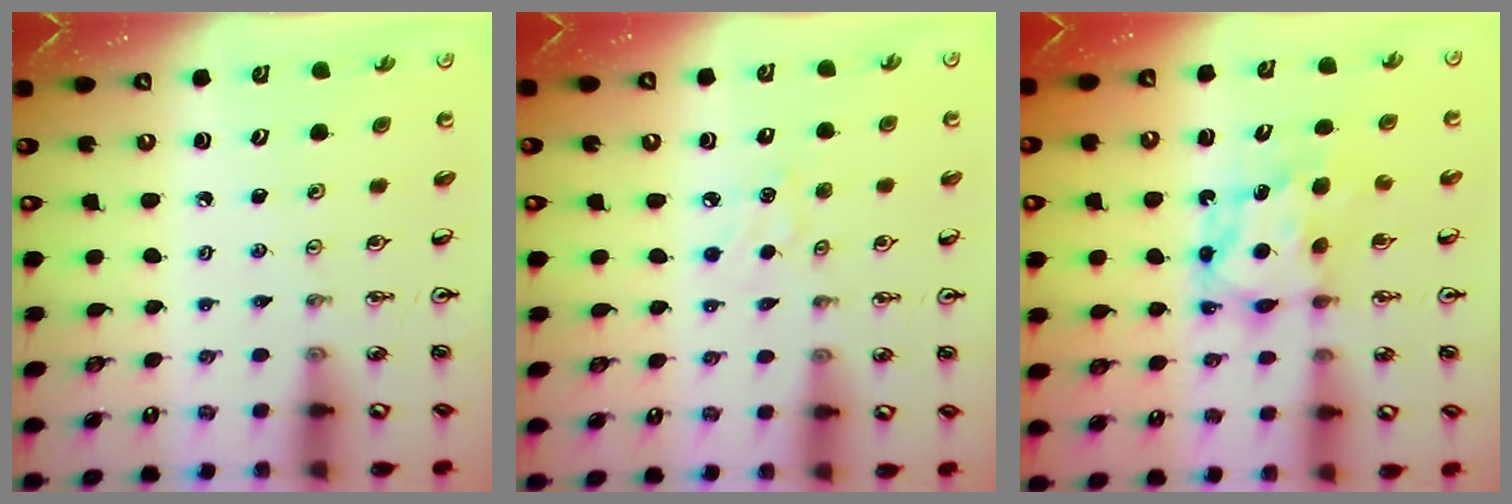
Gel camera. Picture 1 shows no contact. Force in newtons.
{"total": 5.0, "press": 5.0, "slide": 0.6}
{"total": 6.8, "press": 6.7, "slide": 0.6}